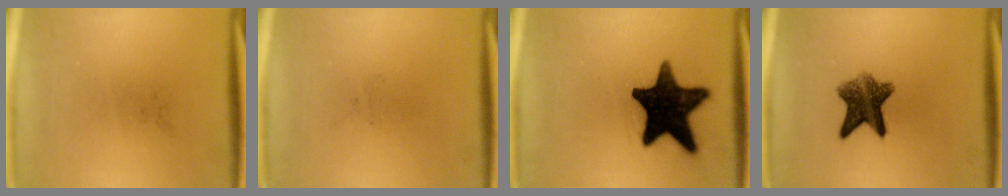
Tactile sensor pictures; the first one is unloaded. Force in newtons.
{"total": 0.0}
{"total": 17.2}
{"total": 7.7}